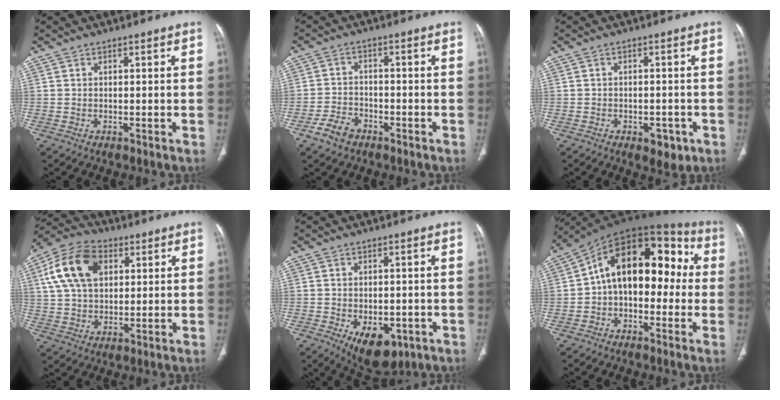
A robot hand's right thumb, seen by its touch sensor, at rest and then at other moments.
{"total": 4.9, "force": [-3.1, 3.1, 2.2], "torque": [-0.041, 0.021, -0.054]}
{"total": 4.5, "force": [-2.1, 2.6, 3.0], "torque": [-0.024, 0.008, -0.020]}
{"total": 14.6, "force": [4.5, 9.6, 10.0], "torque": [-0.177, 0.010, 0.081]}
{"total": 9.3, "force": [-3.6, 5.5, 6.6], "torque": [-0.079, 0.003, -0.038]}
{"total": 17.5, "force": [0.2, 10.9, 13.7], "torque": [-0.164, 0.065, -0.012]}